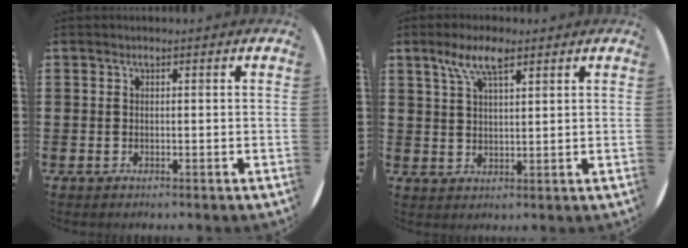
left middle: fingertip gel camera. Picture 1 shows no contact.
{"total": 5.8, "force": [3.7, 1.8, 4.0], "torque": [-0.089, 0.009, 0.065]}